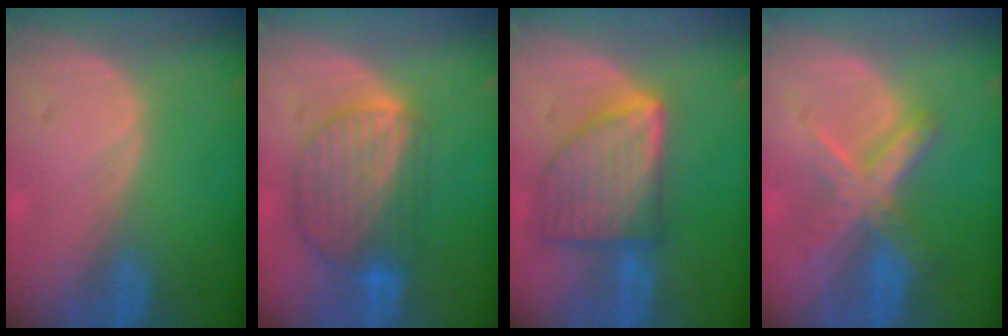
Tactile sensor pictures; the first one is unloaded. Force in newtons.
{"total": 8.7, "press": 7.7, "slide": 4.1}
{"total": 9.3, "press": 9.3, "slide": 0.5}
{"total": 7.2, "press": 6.2, "slide": 3.8}